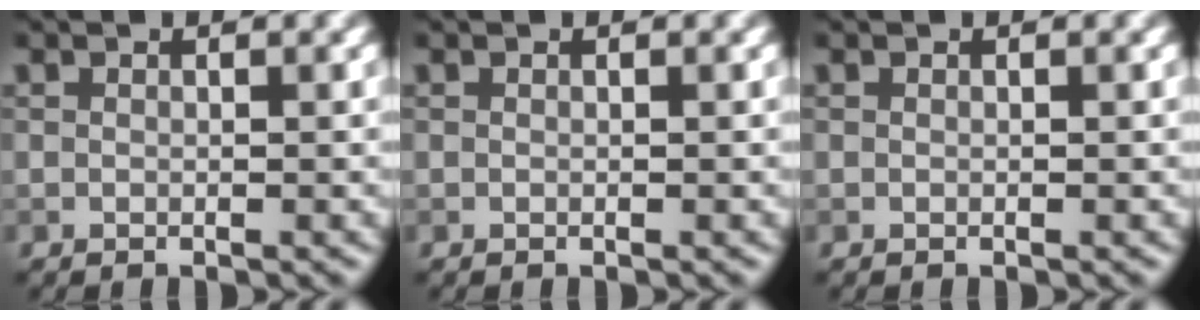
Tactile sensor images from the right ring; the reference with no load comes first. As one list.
[{"total": 0.0}, {"total": 0.0}]